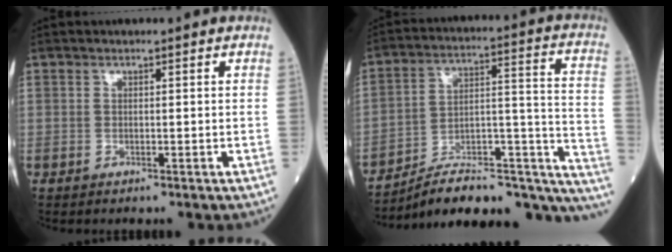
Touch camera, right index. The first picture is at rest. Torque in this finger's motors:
{"motor_torque": [-0.59, -0.53, -0.35, -0.08]}